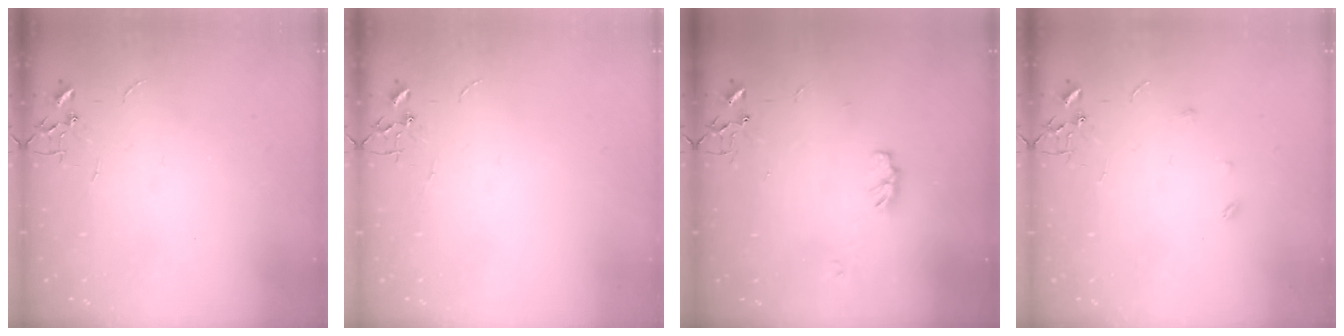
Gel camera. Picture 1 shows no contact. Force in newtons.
{"total": 0.0}
{"total": 5.0, "press": 5.0, "slide": 0.6}
{"total": 3.6, "press": 3.5, "slide": 0.7}